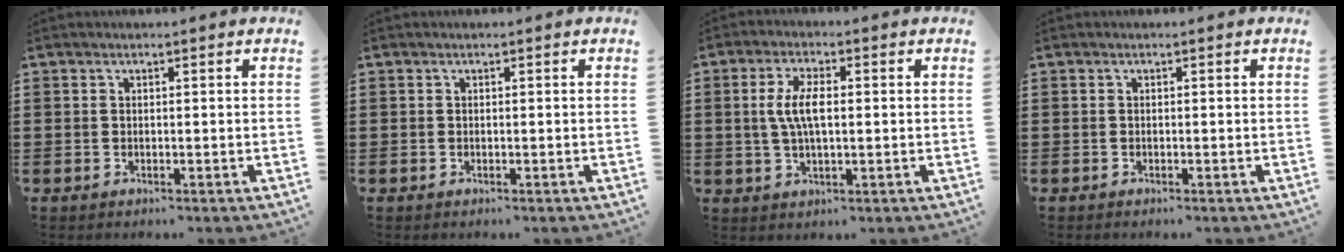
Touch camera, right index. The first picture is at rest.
{"total": 0.0}
{"total": 6.0, "force": [0.4, 2.3, 5.5], "torque": [-0.121, 0.003, 0.000]}
{"total": 0.0}